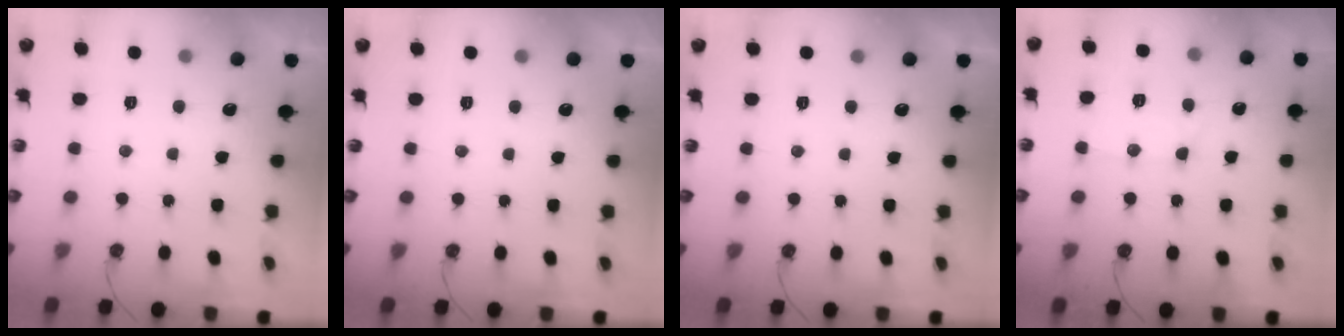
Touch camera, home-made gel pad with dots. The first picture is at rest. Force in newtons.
{"total": 0.0}
{"total": 0.0}
{"total": 11.9, "press": 11.9, "slide": 1.1}